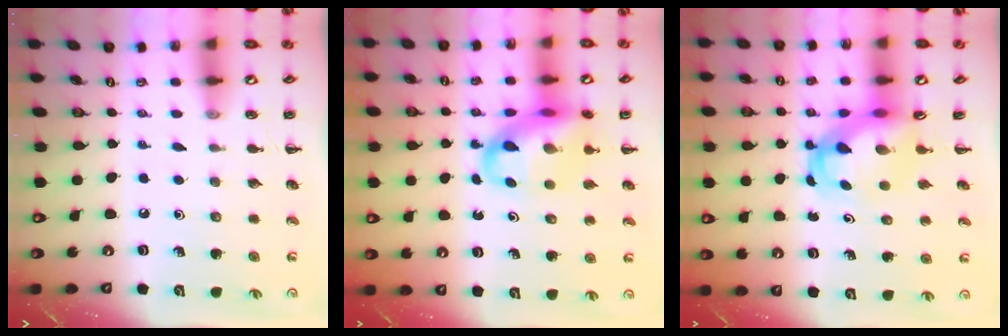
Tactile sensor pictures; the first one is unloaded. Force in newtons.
{"total": 13.7, "press": 13.3, "slide": 3.3}
{"total": 4.3, "press": 4.1, "slide": 1.1}